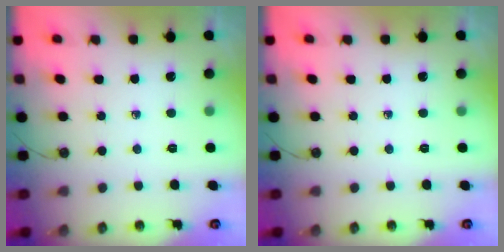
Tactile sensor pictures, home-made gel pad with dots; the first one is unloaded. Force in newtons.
{"total": 0.0}